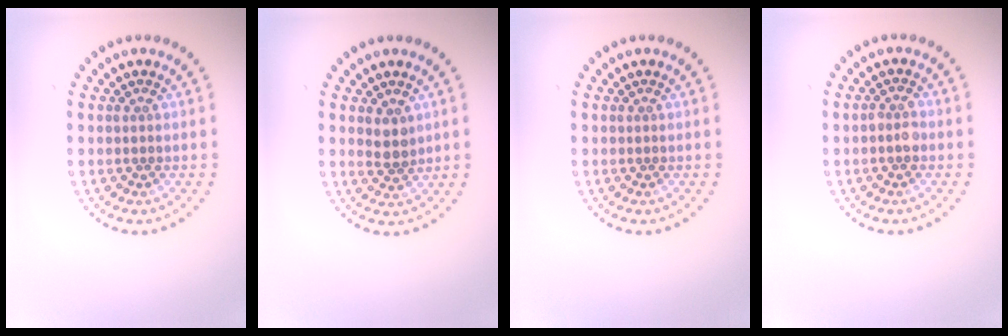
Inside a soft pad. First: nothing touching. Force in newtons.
{"total": 1.9, "press": 1.6, "slide": 1.0}
{"total": 0.0}
{"total": 1.5, "press": 1.4, "slide": 0.5}